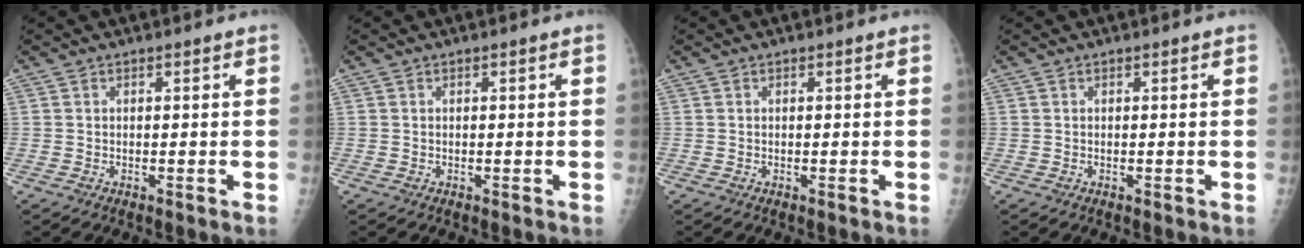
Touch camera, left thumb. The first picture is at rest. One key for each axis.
{"total": 0.0}
{"total": 0.0}
{"total": 0.0}